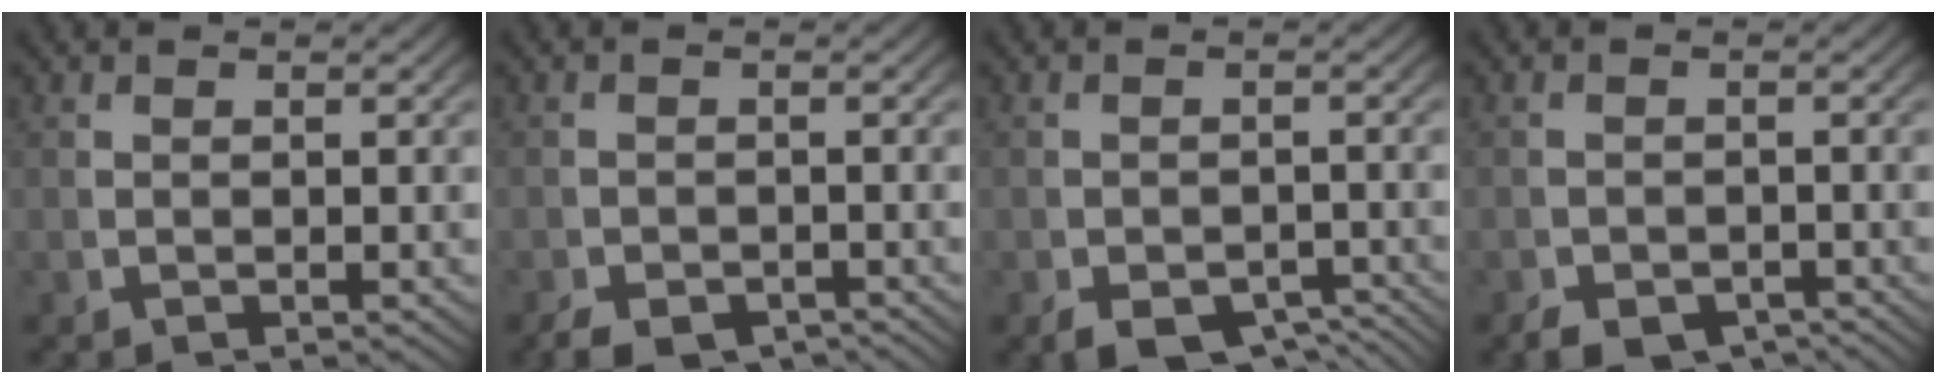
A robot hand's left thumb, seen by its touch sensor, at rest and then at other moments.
{"total": 3.1, "force": [-2.6, 1.4, 0.9], "torque": [-0.011, -0.018, -0.040]}
{"total": 5.0, "force": [-3.0, 2.9, 2.7], "torque": [-0.041, -0.027, -0.040]}
{"total": 4.0, "force": [-3.1, 2.1, 1.4], "torque": [-0.015, -0.025, -0.045]}